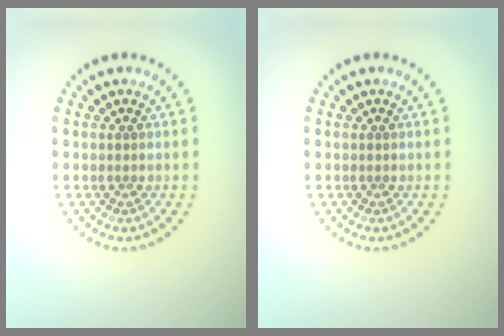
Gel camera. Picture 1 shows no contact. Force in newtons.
{"total": 0.0}